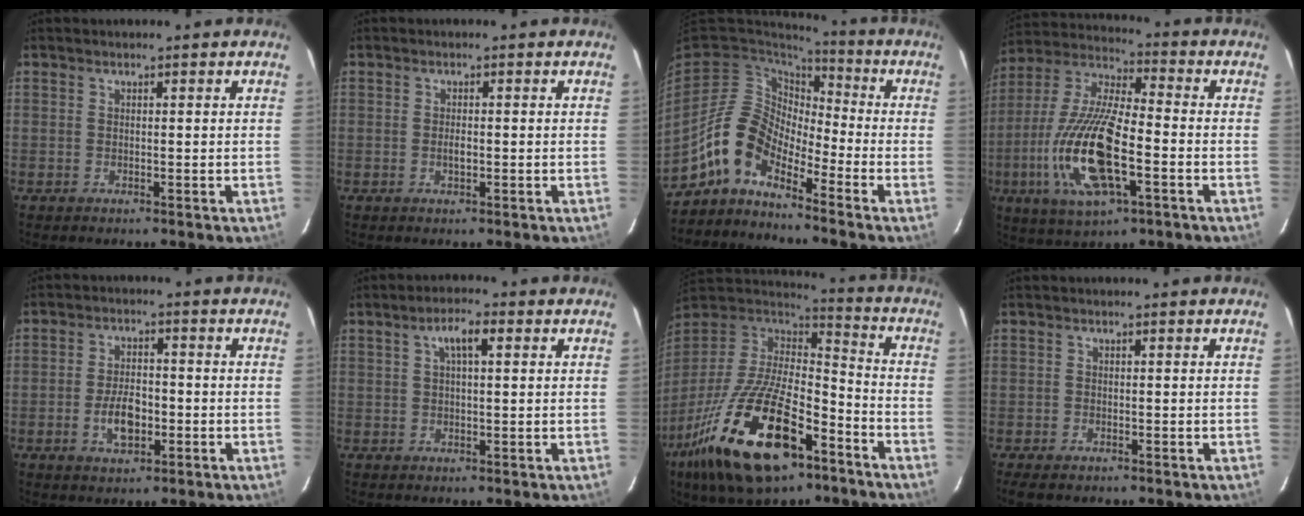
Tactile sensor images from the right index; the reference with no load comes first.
{"total": 1.5, "force": [-0.4, 0.6, 1.3], "torque": [-0.024, -0.001, -0.007]}
{"total": 10.2, "force": [-6.8, 5.3, 5.4], "torque": [-0.104, 0.025, -0.151]}
{"total": 19.6, "force": [-5.9, 6.7, 17.5], "torque": [-0.369, -0.018, -0.114]}
{"total": 6.7, "force": [-2.2, 3.6, 5.2], "torque": [-0.103, 0.003, -0.033]}
{"total": 4.5, "force": [1.6, 1.5, 3.9], "torque": [-0.071, 0.014, 0.029]}
{"total": 27.1, "force": [-14.4, 11.6, 19.9], "torque": [-0.392, -0.040, -0.240]}
{"total": 2.6, "force": [-1.9, 1.3, 1.2], "torque": [-0.030, -0.007, -0.035]}